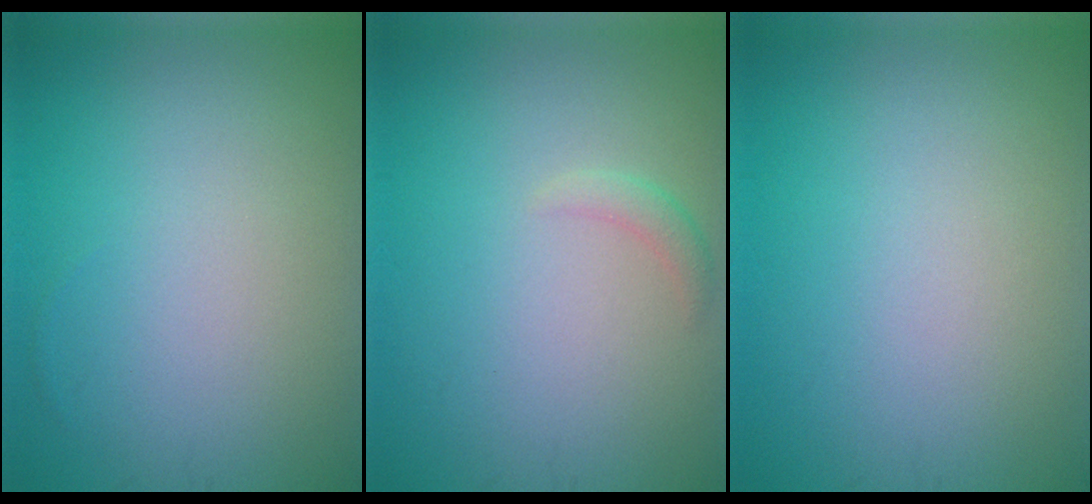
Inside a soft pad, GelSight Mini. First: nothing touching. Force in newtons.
{"total": 1.1, "press": 1.1, "slide": 0.0}
{"total": 0.0}